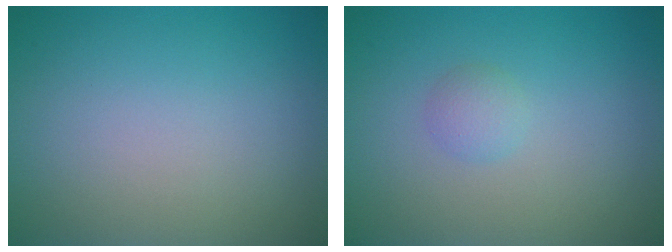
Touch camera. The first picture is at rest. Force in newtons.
{"total": 1.2, "press": 1.2, "slide": 0.0}